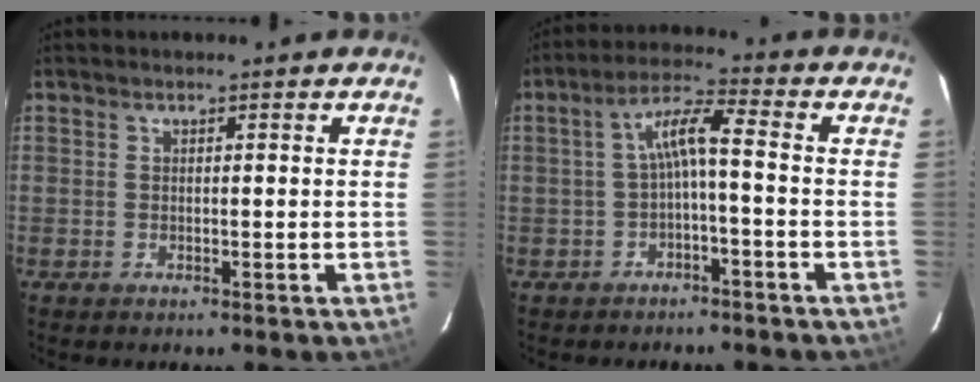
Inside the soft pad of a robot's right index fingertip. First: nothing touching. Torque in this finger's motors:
{"motor_torque": [0.67, -0.32, 0.41, 0.12]}